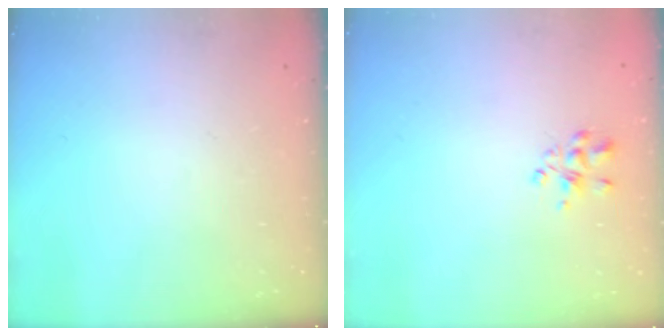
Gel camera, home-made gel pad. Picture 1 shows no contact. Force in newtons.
{"total": 3.9, "press": 3.6, "slide": 1.3}